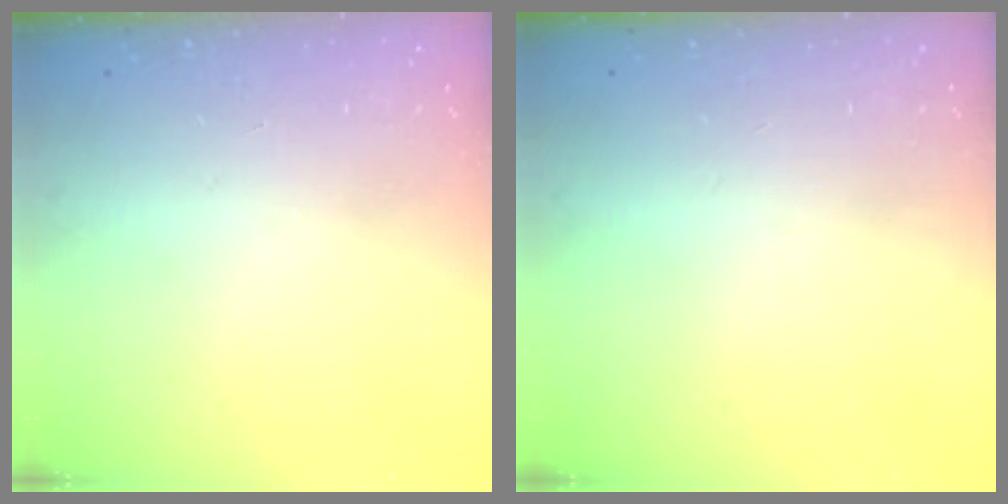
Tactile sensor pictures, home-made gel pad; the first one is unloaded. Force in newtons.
{"total": 0.0}